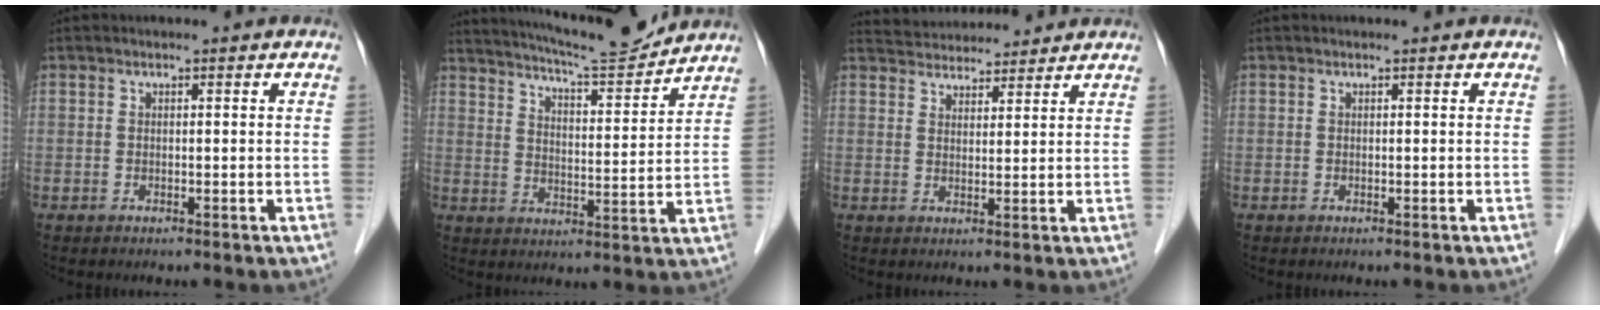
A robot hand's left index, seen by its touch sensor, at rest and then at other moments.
{"total": 13.3, "force": [12.5, 0.1, 4.4], "torque": [-0.079, -0.004, 0.186]}
{"total": 8.2, "force": [7.9, 1.6, 1.2], "torque": [-0.019, 0.028, 0.118]}
{"total": 0.0}